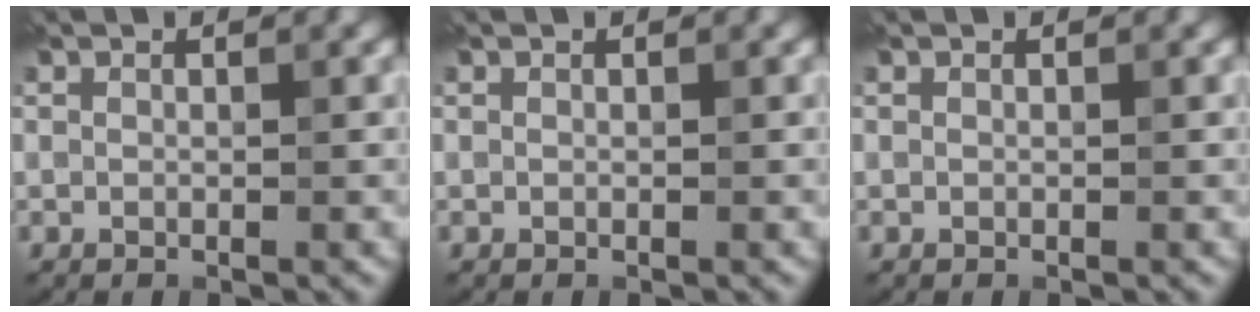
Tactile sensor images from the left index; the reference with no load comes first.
{"total": 0.0}
{"total": 0.0}